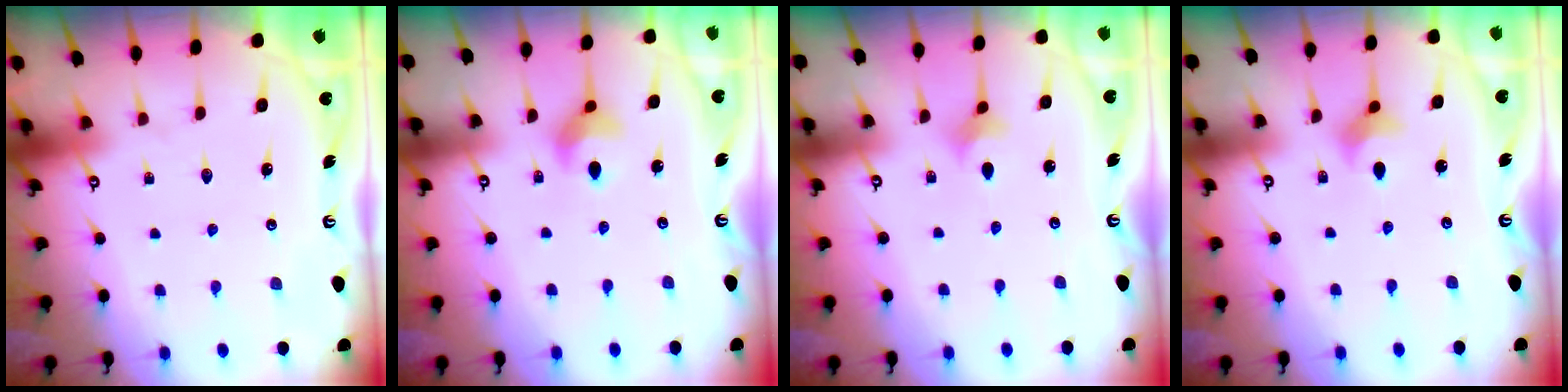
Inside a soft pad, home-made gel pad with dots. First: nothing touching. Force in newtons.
{"total": 6.8, "press": 6.8, "slide": 0.5}
{"total": 3.5, "press": 3.4, "slide": 0.8}
{"total": 2.7, "press": 2.6, "slide": 0.6}